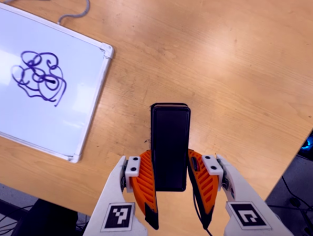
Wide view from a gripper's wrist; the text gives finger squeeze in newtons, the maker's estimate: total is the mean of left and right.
{"total": 5.0, "left": 3.2, "right": 6.8}